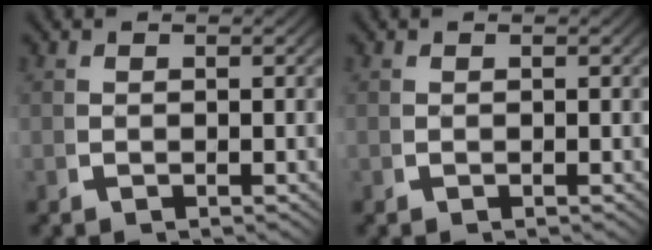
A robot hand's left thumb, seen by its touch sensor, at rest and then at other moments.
{"total": 0.0}